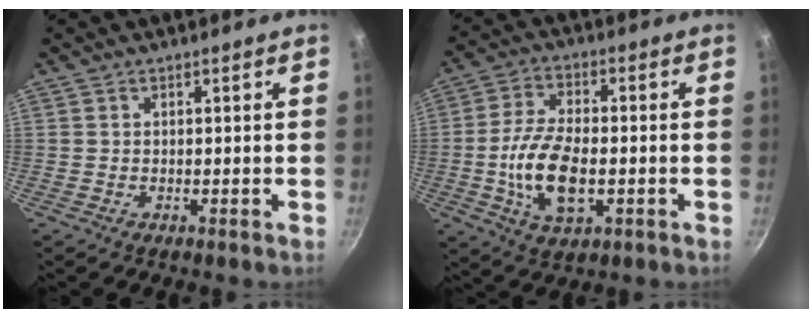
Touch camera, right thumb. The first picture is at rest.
{"total": 12.5, "force": [-2.2, 6.2, 10.7], "torque": [-0.201, 0.004, -0.037]}